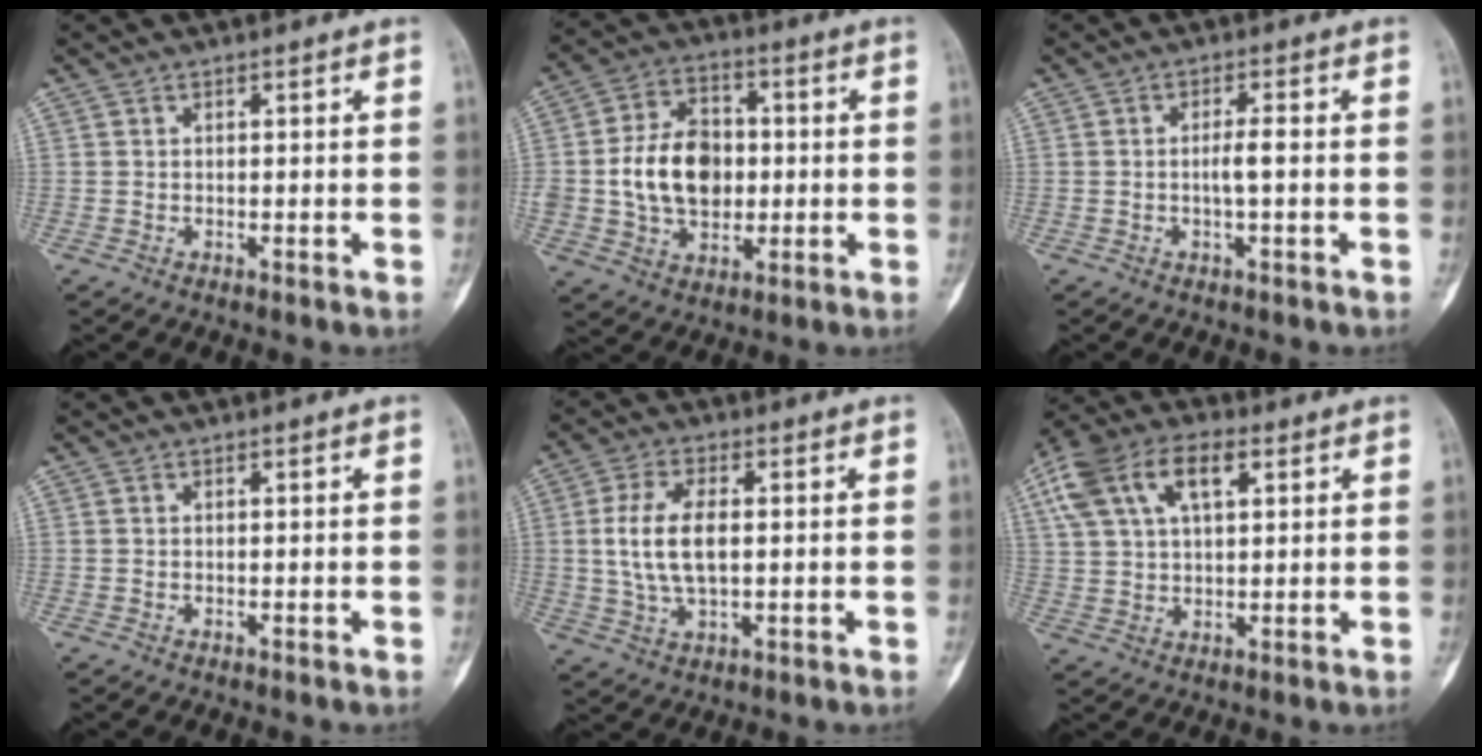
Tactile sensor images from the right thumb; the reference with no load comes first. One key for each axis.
{"total": 13.8, "fx": -0.2, "fy": 10.0, "fz": 9.5, "tx": -0.139, "ty": 0.015, "tz": -0.002}
{"total": 2.8, "fx": -0.4, "fy": 0.4, "fz": 2.8, "tx": -0.056, "ty": 0.005, "tz": -0.009}
{"total": 0.0}
{"total": 9.6, "fx": 0.7, "fy": 4.9, "fz": 8.3, "tx": -0.169, "ty": 0.003, "tz": 0.017}
{"total": 14.0, "fx": 5.7, "fy": 7.5, "fz": 10.3, "tx": -0.195, "ty": 0.021, "tz": 0.103}